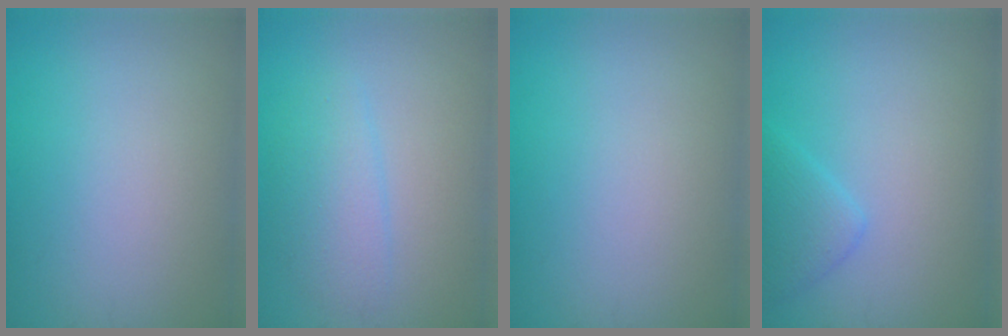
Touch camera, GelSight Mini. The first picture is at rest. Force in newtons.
{"total": 2.6, "press": 2.6, "slide": 0.1}
{"total": 0.0}
{"total": 2.3, "press": 2.3, "slide": 0.1}